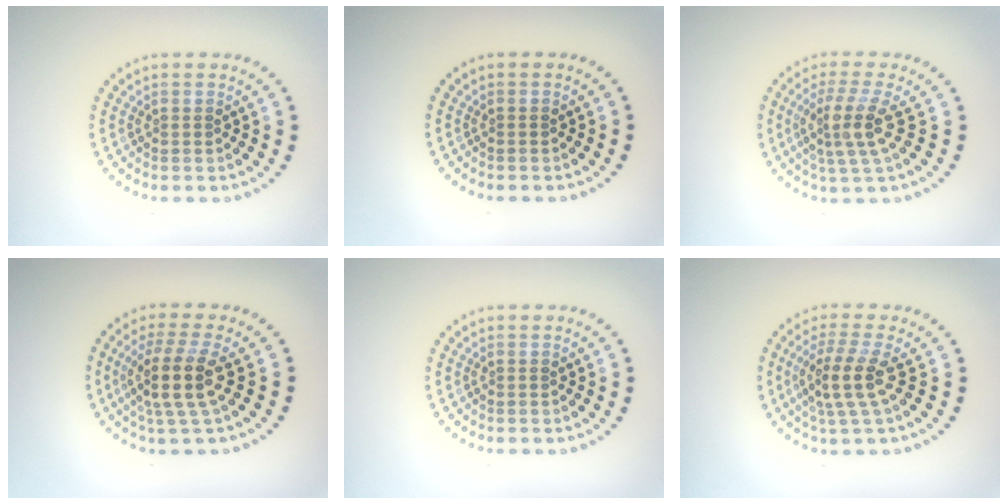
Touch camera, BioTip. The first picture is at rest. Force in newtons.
{"total": 0.0}
{"total": 3.6, "press": 2.7, "slide": 2.4}
{"total": 4.3, "press": 3.4, "slide": 2.5}
{"total": 0.0}
{"total": 3.6, "press": 3.0, "slide": 2.0}